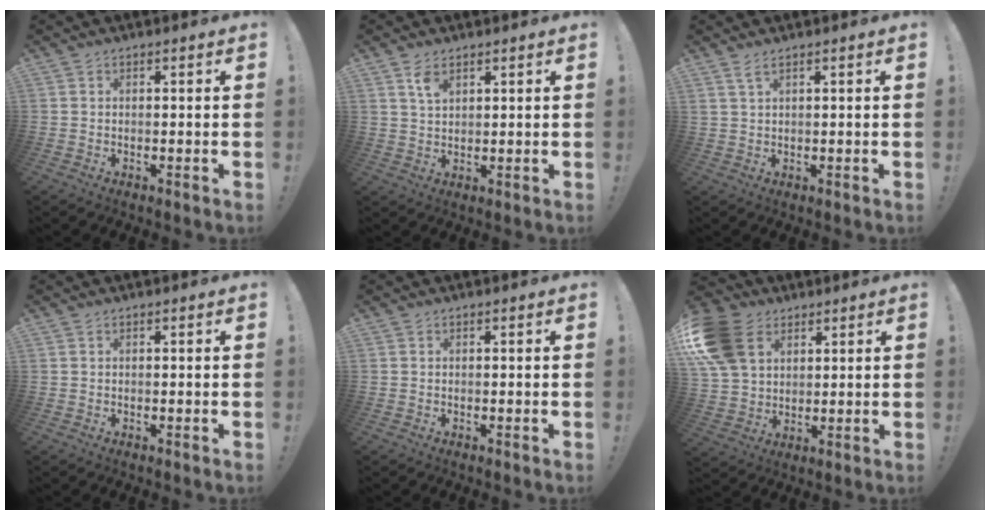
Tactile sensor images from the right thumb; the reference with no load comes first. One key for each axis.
{"total": 4.2, "fx": 2.6, "fy": 2.0, "fz": 2.6, "tx": -0.034, "ty": -0.017, "tz": 0.043}
{"total": 2.6, "fx": 1.6, "fy": 0.4, "fz": 2.0, "tx": -0.049, "ty": 0.002, "tz": 0.031}
{"total": 0.0}
{"total": 0.0}
{"total": 16.4, "fx": 6.3, "fy": 12.2, "fz": 8.9, "tx": -0.172, "ty": -0.013, "tz": 0.127}